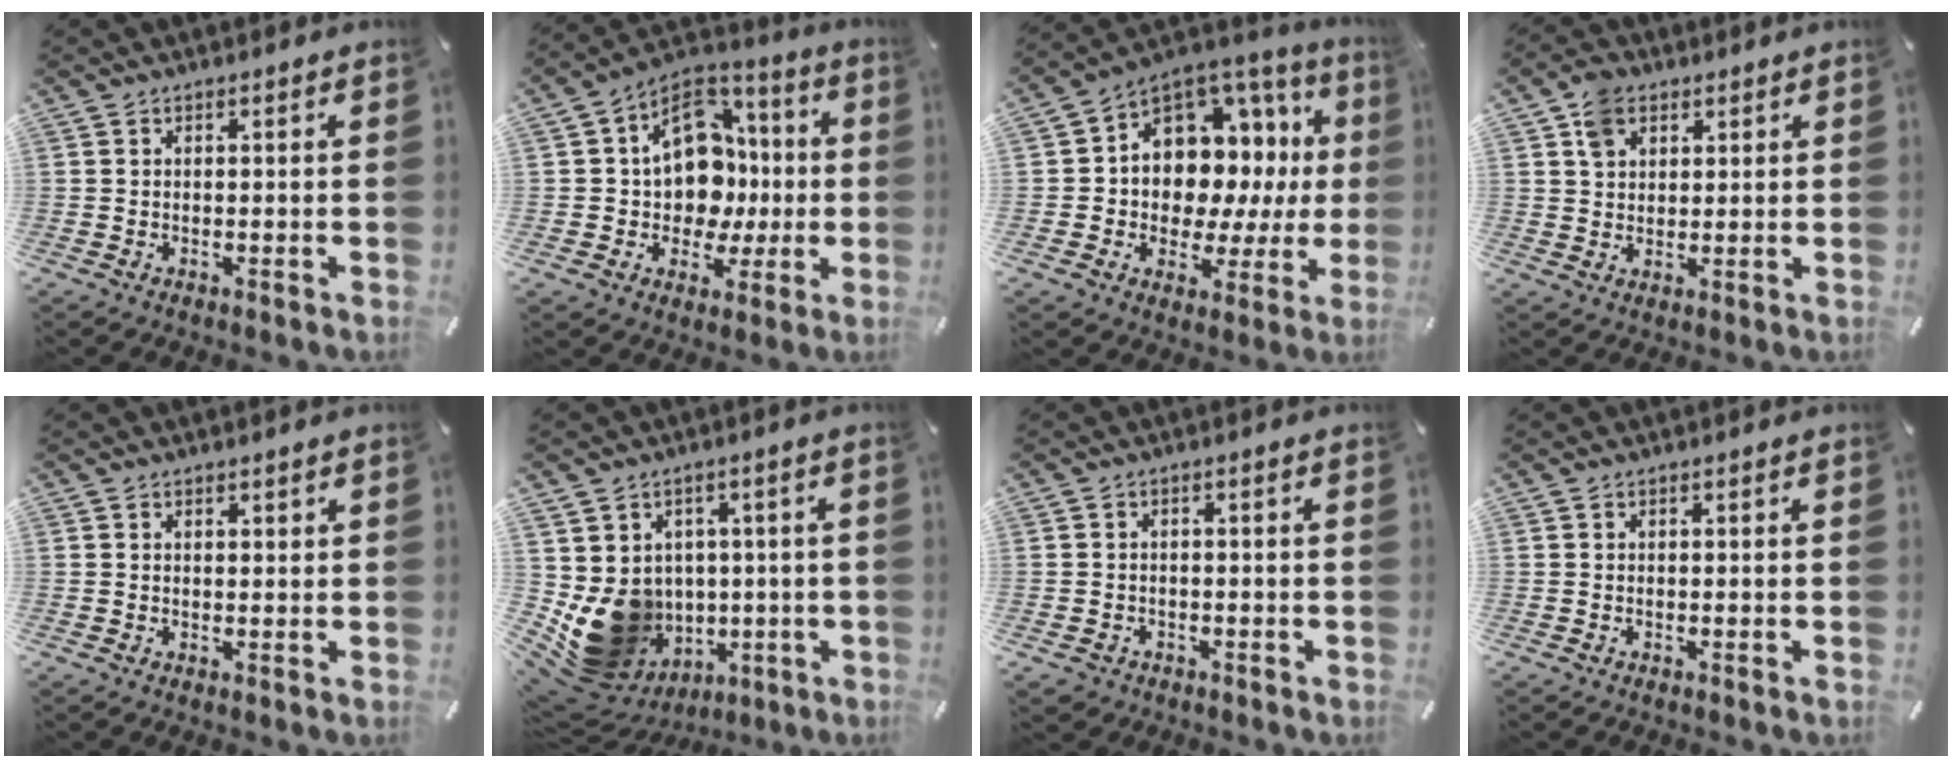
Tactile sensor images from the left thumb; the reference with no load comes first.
{"total": 15.3, "force": [0.6, 13.1, 7.9], "torque": [-0.127, -0.008, 0.020]}
{"total": 10.4, "force": [3.0, 8.8, 4.6], "torque": [-0.071, -0.057, 0.057]}
{"total": 5.7, "force": [2.8, 4.4, 2.4], "torque": [-0.041, 0.003, 0.053]}
{"total": 0.8, "force": [0.6, 0.5, 0.2], "torque": [-0.003, 0.000, 0.012]}
{"total": 14.1, "force": [-1.2, 12.9, 5.6], "torque": [-0.110, -0.018, -0.002]}
{"total": 1.8, "force": [-1.0, 1.4, 0.6], "torque": [-0.010, 0.006, -0.023]}
{"total": 0.0}